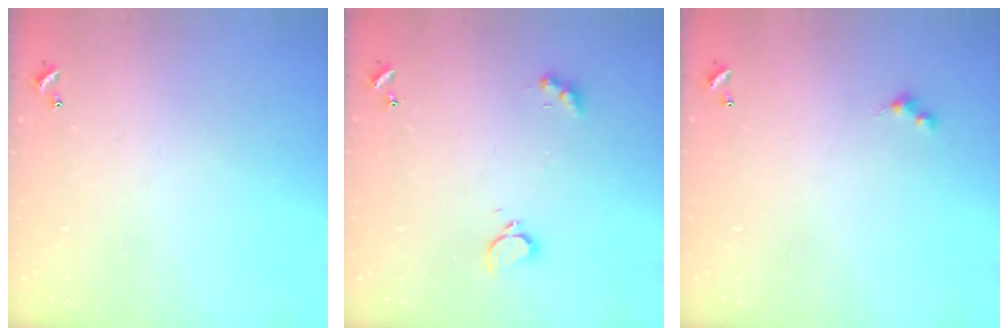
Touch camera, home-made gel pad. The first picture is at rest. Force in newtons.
{"total": 2.9, "press": 2.9, "slide": 0.6}
{"total": 1.5, "press": 1.4, "slide": 0.3}